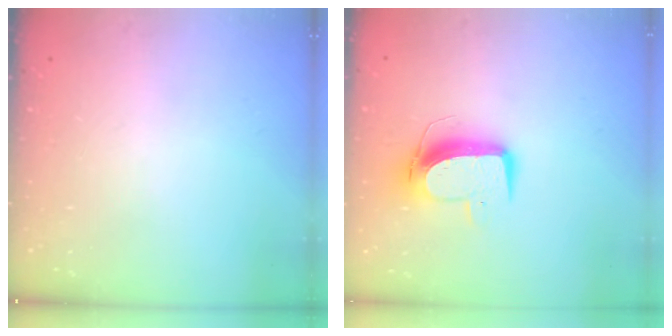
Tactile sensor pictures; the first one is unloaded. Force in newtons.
{"total": 11.1, "press": 11.0, "slide": 1.2}